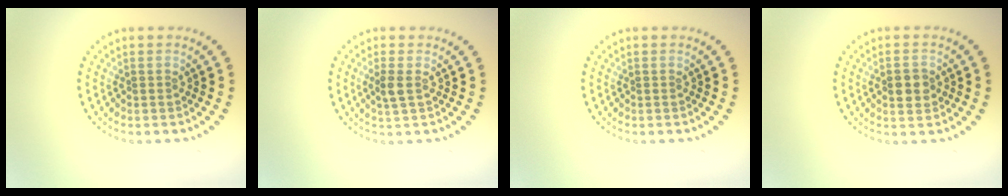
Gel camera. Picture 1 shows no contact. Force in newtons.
{"total": 1.3, "press": 1.3, "slide": 0.5}
{"total": 0.0}
{"total": 2.8, "press": 2.8, "slide": 0.1}